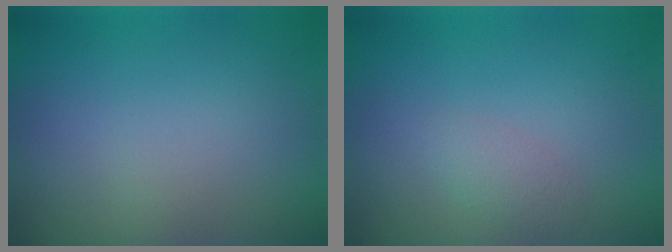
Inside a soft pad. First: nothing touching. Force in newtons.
{"total": 1.2, "press": 1.2, "slide": 0.1}